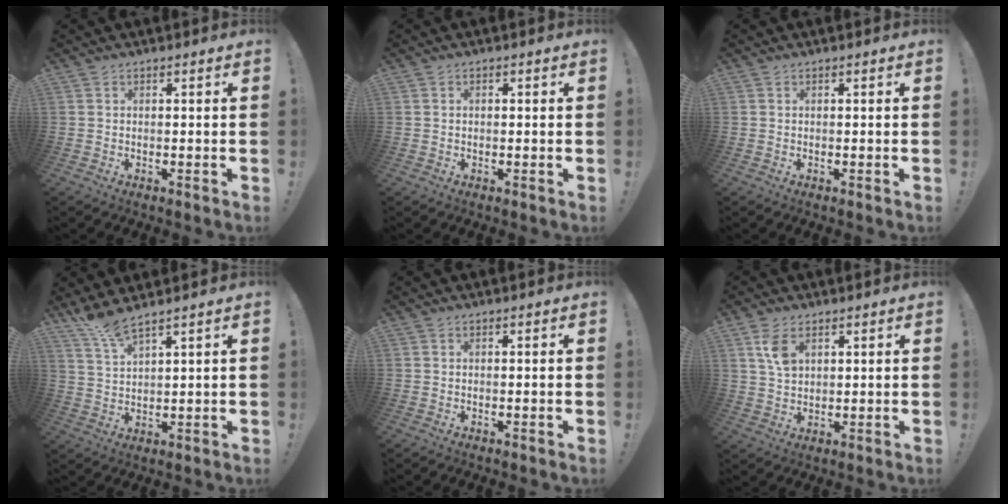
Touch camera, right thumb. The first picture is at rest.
{"total": 0.5, "force": [-0.1, 0.3, 0.4], "torque": [-0.003, -0.001, -0.003]}
{"total": 0.0}
{"total": 6.2, "force": [5.3, 0.6, 3.3], "torque": [-0.069, -0.028, 0.094]}
{"total": 0.0}
{"total": 6.4, "force": [2.9, 3.7, 4.4], "torque": [-0.073, -0.010, 0.053]}